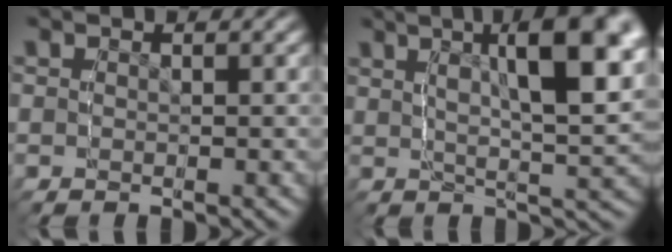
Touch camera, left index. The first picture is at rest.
{"total": 5.4, "force": [3.0, -1.0, 4.3], "torque": [-0.064, 0.043, 0.040]}